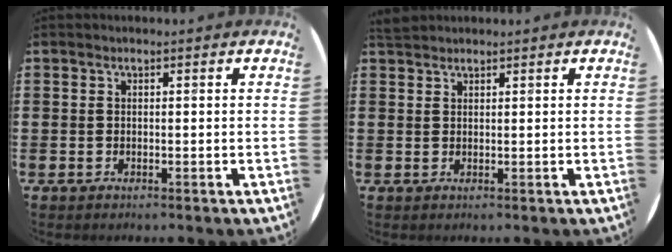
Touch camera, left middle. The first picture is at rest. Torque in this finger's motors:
{"motor_torque": [0.24, -0.22, 0.01, 0.01]}